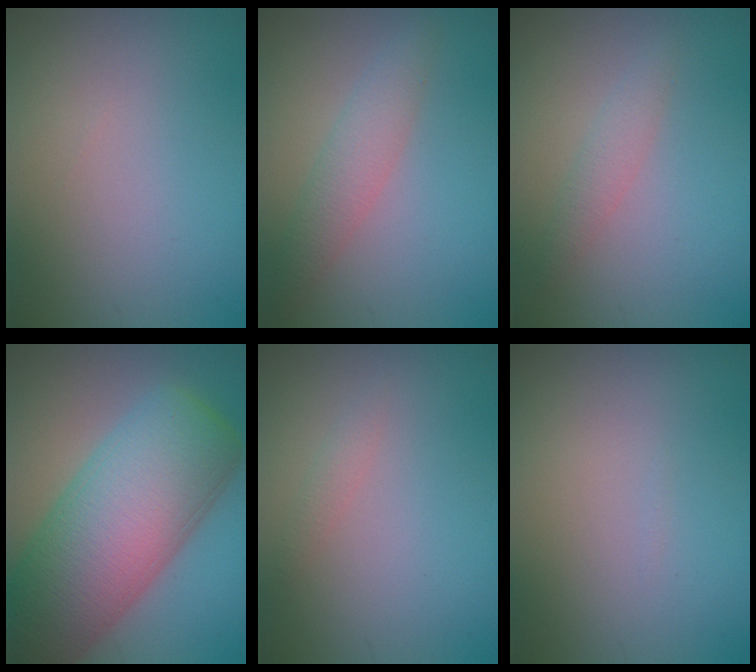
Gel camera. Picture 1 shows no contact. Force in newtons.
{"total": 2.9, "press": 2.9, "slide": 0.1}
{"total": 1.6, "press": 1.6, "slide": 0.1}
{"total": 15.0, "press": 14.9, "slide": 0.6}
{"total": 1.0, "press": 0.9, "slide": 0.1}
{"total": 0.0}